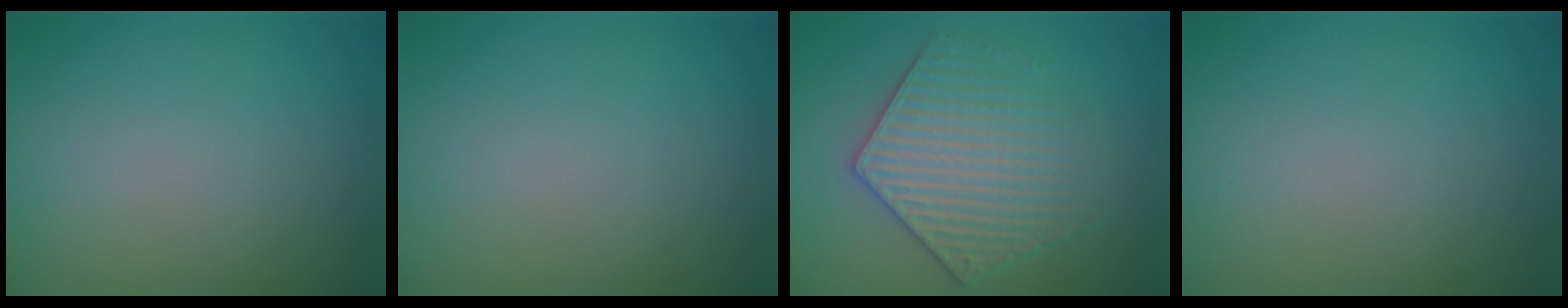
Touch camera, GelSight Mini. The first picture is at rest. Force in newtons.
{"total": 0.0}
{"total": 5.9, "press": 5.8, "slide": 0.9}
{"total": 0.0}